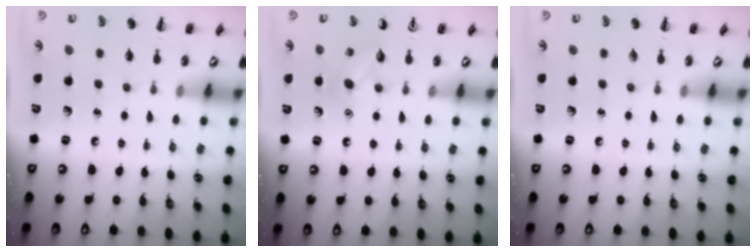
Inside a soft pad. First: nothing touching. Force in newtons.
{"total": 6.7, "press": 6.5, "slide": 1.7}
{"total": 0.0}